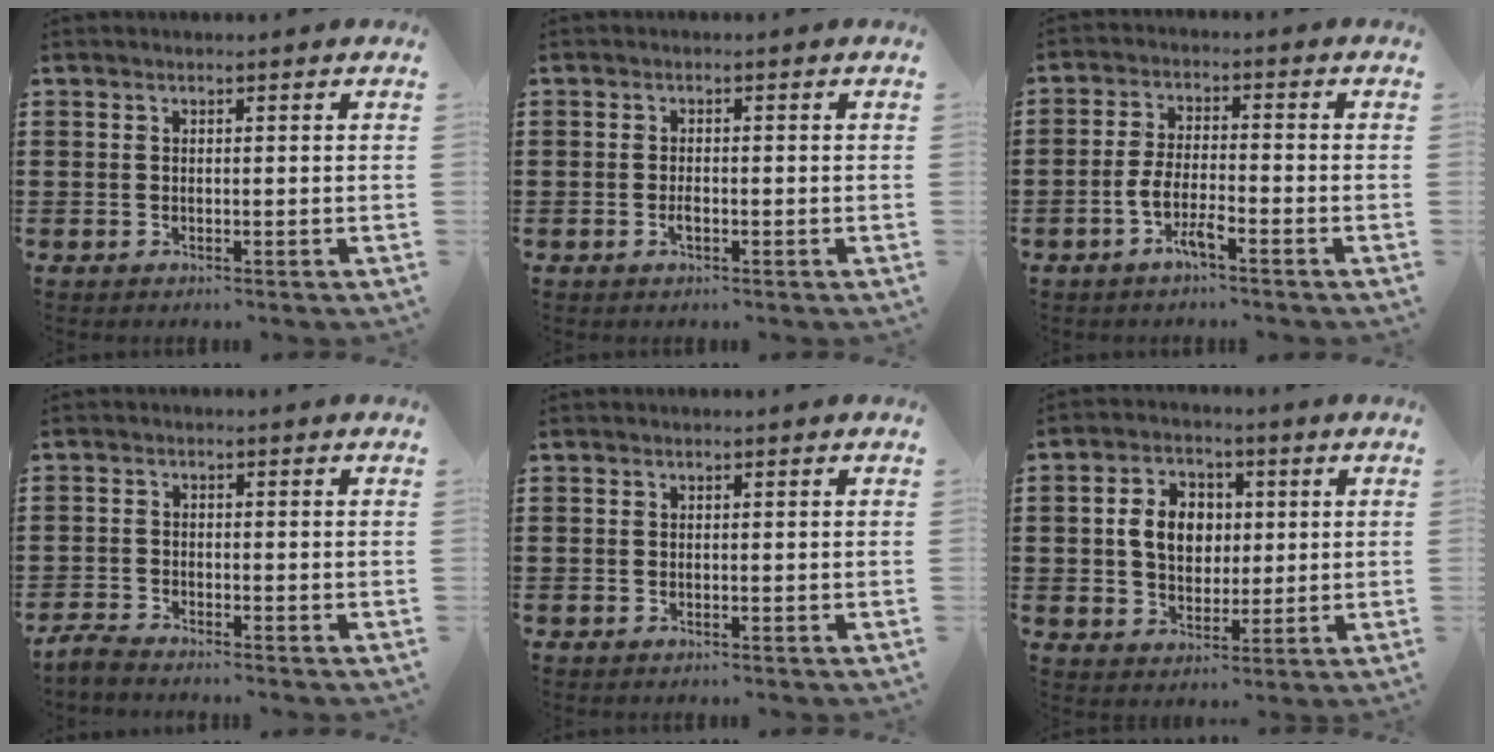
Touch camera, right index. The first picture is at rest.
{"total": 1.4, "force": [-0.6, 0.6, 1.2], "torque": [-0.024, -0.002, -0.010]}
{"total": 4.8, "force": [-2.7, 1.0, 3.8], "torque": [-0.093, -0.004, -0.058]}
{"total": 2.2, "force": [-2.2, 0.1, 0.3], "torque": [-0.016, 0.000, -0.047]}
{"total": 0.0}
{"total": 7.1, "force": [0.7, 5.5, 4.4], "torque": [-0.102, 0.013, 0.006]}